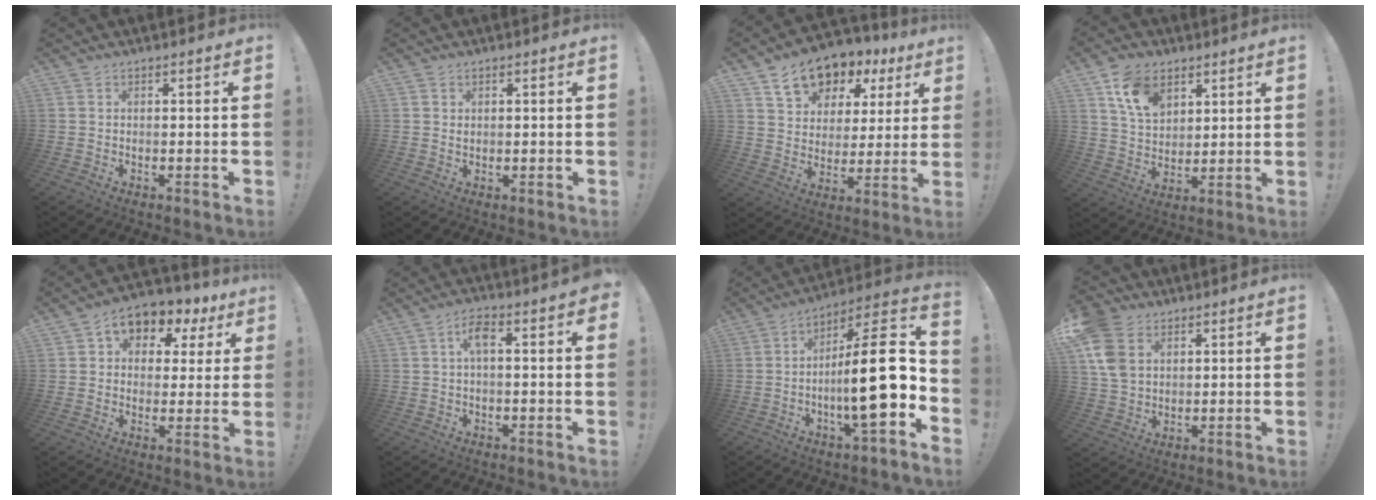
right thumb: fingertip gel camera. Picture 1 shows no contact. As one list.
[{"total": 1.0, "force": [0.6, 0.7, -0.3], "torque": [0.004, 0.001, 0.012]}, {"total": 13.8, "force": [8.8, 9.0, 5.9], "torque": [-0.091, -0.051, 0.160]}, {"total": 11.7, "force": [6.6, 7.9, 5.6], "torque": [-0.088, -0.028, 0.126]}, {"total": 8.0, "force": [3.4, 6.2, 3.8], "torque": [-0.052, -0.019, 0.067]}, {"total": 5.1, "force": [0.7, 1.6, 4.8], "torque": [-0.088, 0.008, 0.009]}, {"total": 20.8, "force": [-3.1, 4.3, 20.1], "torque": [-0.334, 0.015, -0.055]}, {"total": 13.1, "force": [4.7, 9.6, 7.6], "torque": [-0.147, -0.010, 0.095]}]